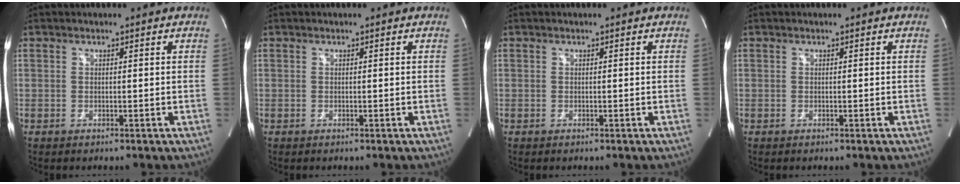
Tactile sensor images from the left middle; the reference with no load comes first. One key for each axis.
{"total": 0.0}
{"total": 0.0}
{"total": 0.0}